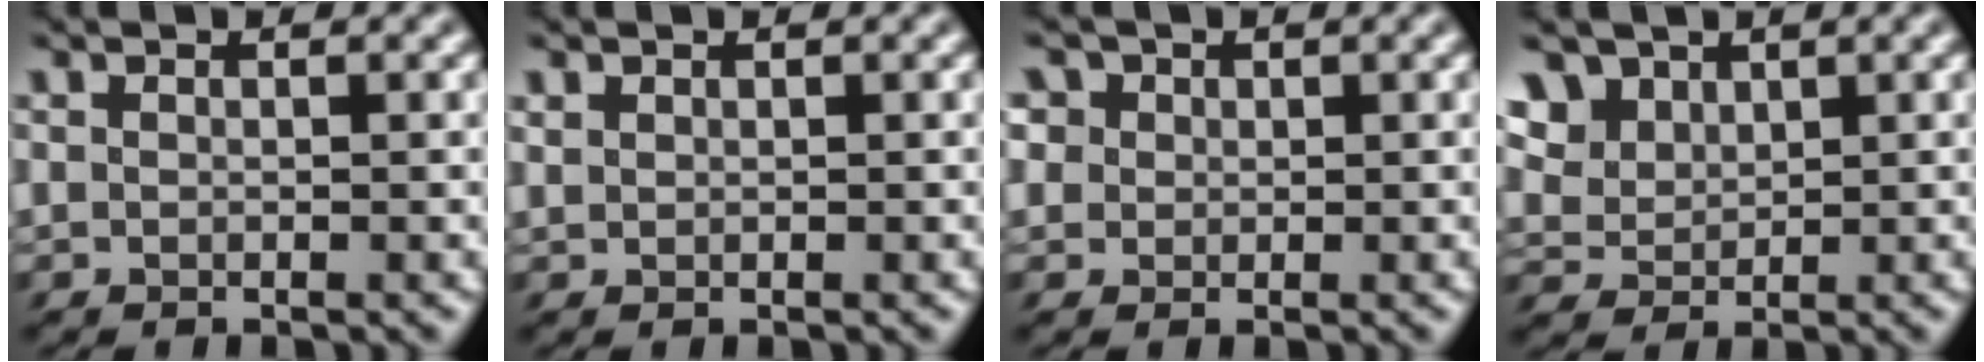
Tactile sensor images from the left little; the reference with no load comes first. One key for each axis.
{"total": 0.7, "fx": 0.2, "fy": 0.5, "fz": 0.4, "tx": -0.014, "ty": 0.001, "tz": 0.003}
{"total": 3.7, "fx": 1.2, "fy": 3.2, "fz": 1.5, "tx": -0.052, "ty": 0.020, "tz": 0.016}
{"total": 4.0, "fx": 1.9, "fy": 2.7, "fz": 2.3, "tx": -0.061, "ty": 0.025, "tz": 0.027}